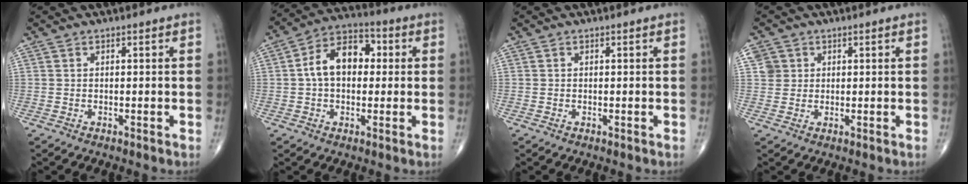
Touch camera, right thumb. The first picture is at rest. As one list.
[{"total": 11.0, "force": [1.0, 7.3, 8.2], "torque": [-0.119, 0.030, 0.008]}, {"total": 0.0}, {"total": 2.9, "force": [1.0, 2.7, 0.3], "torque": [0.012, 0.000, 0.016]}]